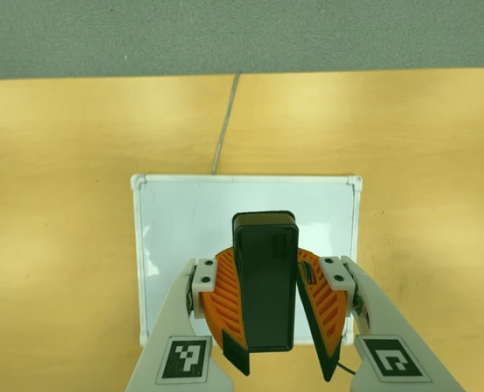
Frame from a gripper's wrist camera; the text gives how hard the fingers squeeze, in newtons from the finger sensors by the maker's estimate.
{"total": 10.7, "left": 10.8, "right": 10.6}